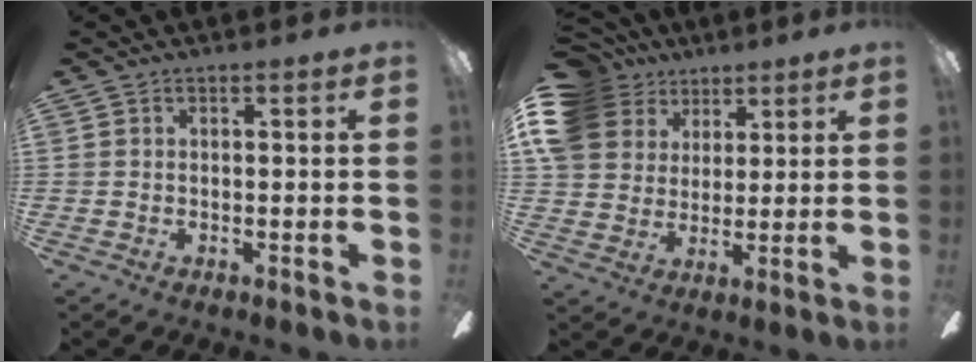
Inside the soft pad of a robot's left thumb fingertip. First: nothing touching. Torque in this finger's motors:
{"motor_torque": [1.12, 1.16, 1.38, -1.38, 0.15]}